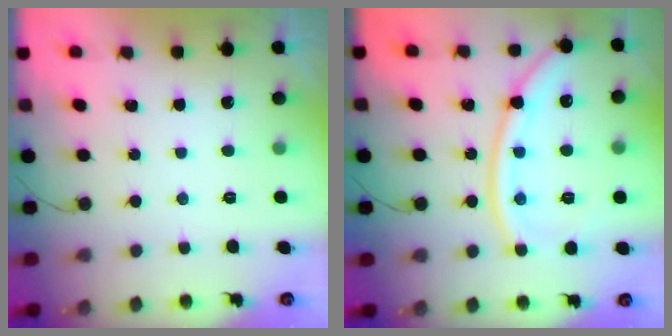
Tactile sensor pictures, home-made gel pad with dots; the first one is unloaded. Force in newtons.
{"total": 14.7, "press": 14.6, "slide": 1.6}